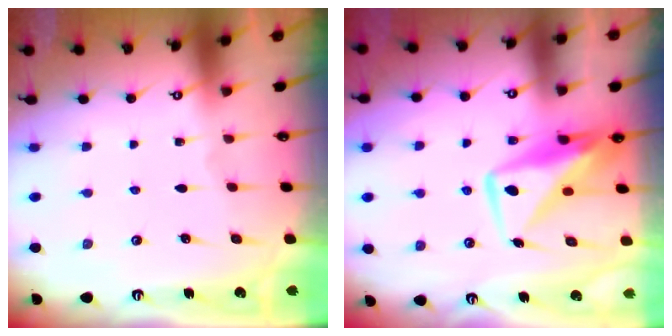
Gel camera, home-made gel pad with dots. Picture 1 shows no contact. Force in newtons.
{"total": 12.3, "press": 12.2, "slide": 1.0}